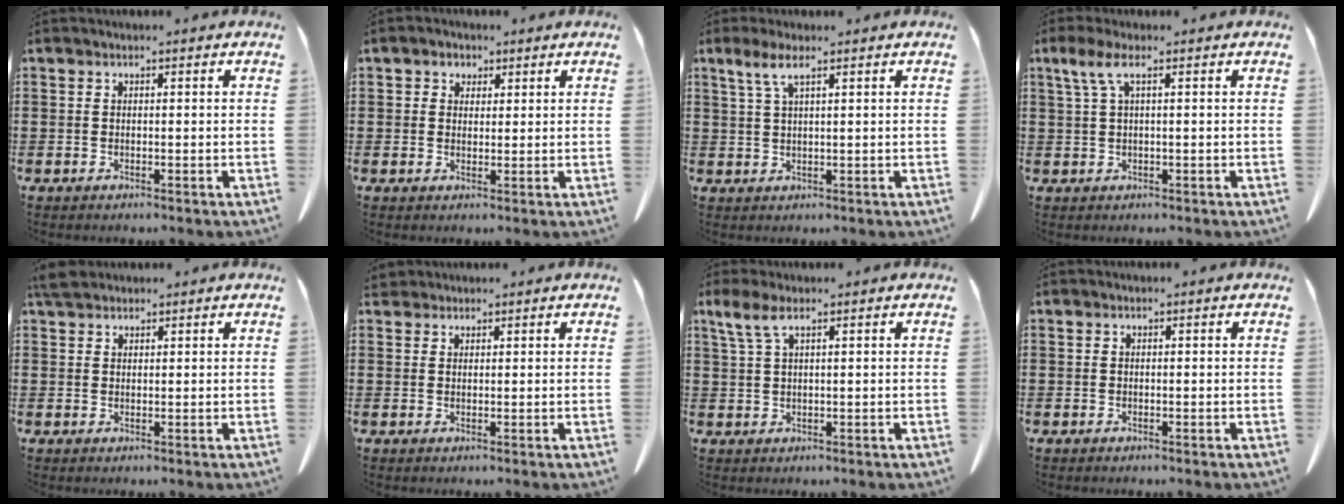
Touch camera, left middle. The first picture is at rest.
{"total": 1.9, "force": [1.1, 1.5, 0.3], "torque": [-0.014, 0.008, 0.020]}
{"total": 3.5, "force": [2.0, 0.6, 2.9], "torque": [-0.064, 0.002, 0.035]}
{"total": 3.4, "force": [1.2, 0.5, 3.2], "torque": [-0.066, 0.002, 0.021]}
{"total": 2.9, "force": [2.5, 1.1, 1.2], "torque": [-0.030, 0.005, 0.049]}
{"total": 1.7, "force": [1.6, 0.6, 0.3], "torque": [-0.011, 0.004, 0.032]}
{"total": 3.5, "force": [2.0, 0.8, 2.8], "torque": [-0.069, 0.001, 0.033]}
{"total": 0.0}